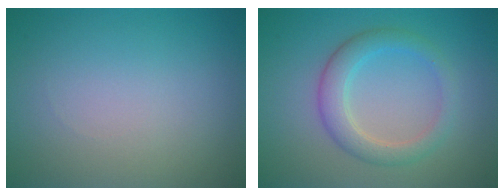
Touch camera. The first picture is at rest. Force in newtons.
{"total": 3.5, "press": 3.4, "slide": 0.3}